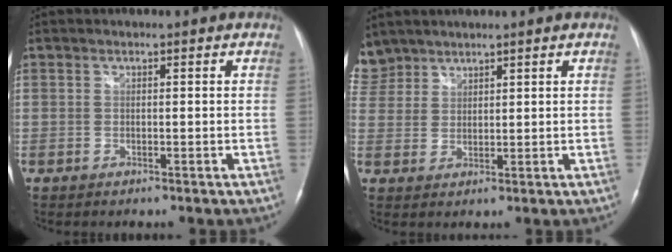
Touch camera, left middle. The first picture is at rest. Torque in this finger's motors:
{"motor_torque": [0.09, -0.21, 0.00, -0.02]}